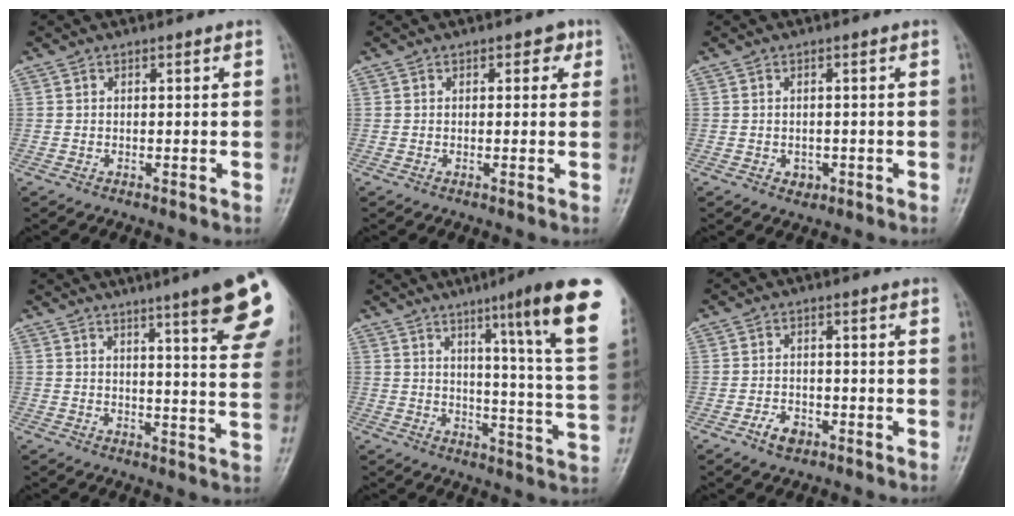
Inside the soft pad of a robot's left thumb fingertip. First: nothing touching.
{"total": 2.3, "force": [0.9, 1.6, 1.4], "torque": [0.007, 0.002, 0.005]}
{"total": 1.8, "force": [-0.7, 1.6, 0.6], "torque": [0.003, 0.003, -0.005]}
{"total": 16.5, "force": [9.6, 1.8, 13.2], "torque": [-0.150, -0.037, 0.110]}
{"total": 20.1, "force": [10.4, 0.8, 17.2], "torque": [-0.213, -0.049, 0.134]}
{"total": 3.5, "force": [-2.0, 2.3, 1.7], "torque": [-0.022, 0.013, -0.035]}